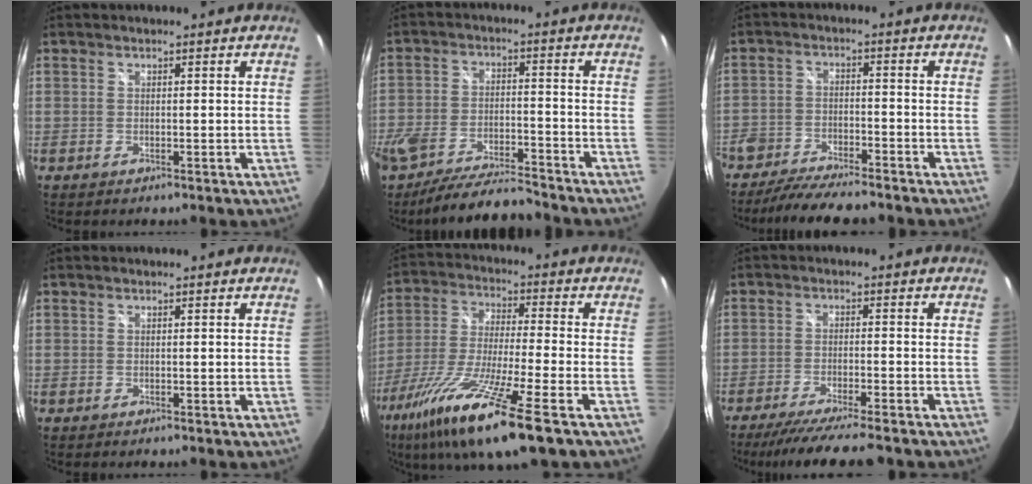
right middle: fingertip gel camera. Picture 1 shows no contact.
{"total": 13.0, "force": [-11.2, 2.8, 6.0], "torque": [-0.139, -0.019, -0.189]}
{"total": 10.9, "force": [-9.2, 2.7, 5.1], "torque": [-0.124, -0.018, -0.161]}
{"total": 0.0}
{"total": 19.5, "force": [-11.0, 2.2, 16.0], "torque": [-0.324, -0.054, -0.201]}
{"total": 11.8, "force": [-10.2, 0.5, 5.9], "torque": [-0.121, -0.025, -0.160]}